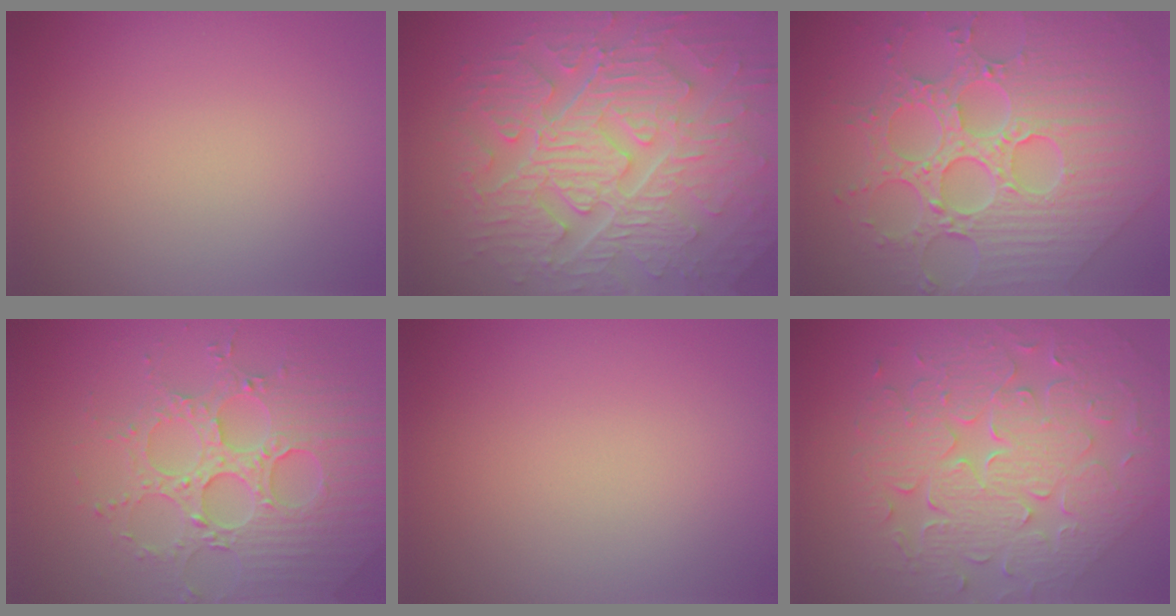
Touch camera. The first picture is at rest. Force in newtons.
{"total": 10.6, "press": 7.0, "slide": 7.9}
{"total": 9.8, "press": 7.1, "slide": 6.8}
{"total": 5.3, "press": 5.1, "slide": 1.2}
{"total": 0.0}
{"total": 9.1, "press": 6.7, "slide": 6.2}